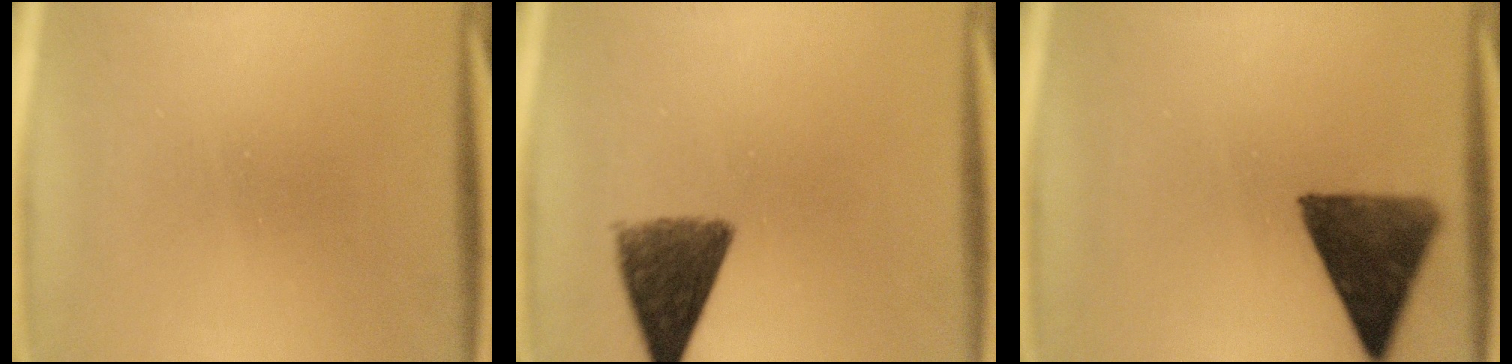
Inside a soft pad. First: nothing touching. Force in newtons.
{"total": 8.8}
{"total": 11.3}